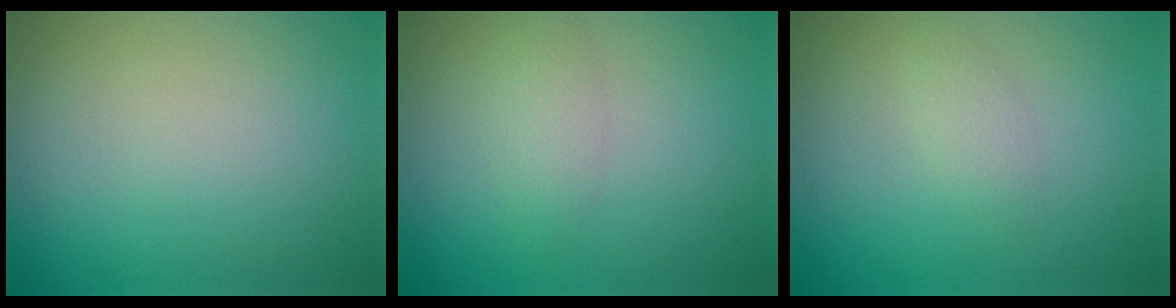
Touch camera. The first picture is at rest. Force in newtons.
{"total": 1.9, "press": 1.9, "slide": 0.1}
{"total": 1.3, "press": 1.3, "slide": 0.0}